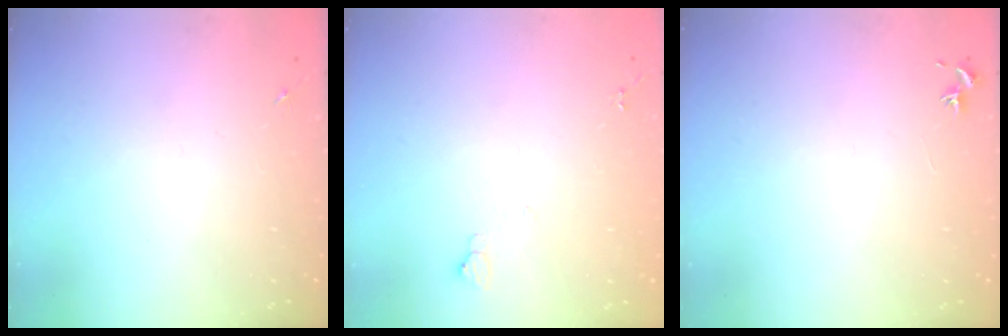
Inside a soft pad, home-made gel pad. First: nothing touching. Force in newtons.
{"total": 4.9, "press": 4.8, "slide": 0.7}
{"total": 0.8, "press": 0.7, "slide": 0.3}